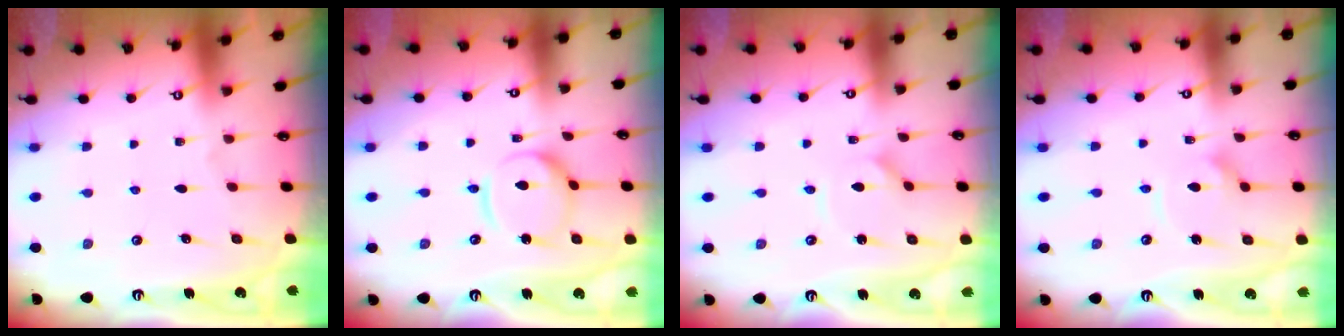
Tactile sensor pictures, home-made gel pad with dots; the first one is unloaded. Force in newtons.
{"total": 10.3, "press": 10.3, "slide": 0.9}
{"total": 1.5, "press": 1.4, "slide": 0.3}
{"total": 5.8, "press": 5.8, "slide": 0.4}